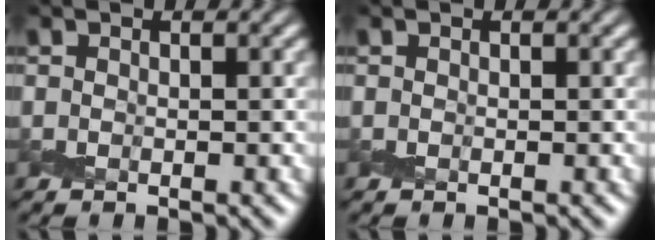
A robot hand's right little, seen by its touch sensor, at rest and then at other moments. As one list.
[{"total": 0.0}]